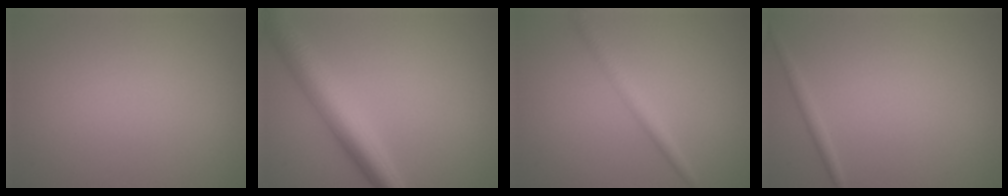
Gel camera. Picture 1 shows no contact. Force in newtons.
{"total": 5.5, "press": 5.5, "slide": 0.0}
{"total": 2.2, "press": 2.2, "slide": 0.0}
{"total": 1.0, "press": 1.0, "slide": 0.1}